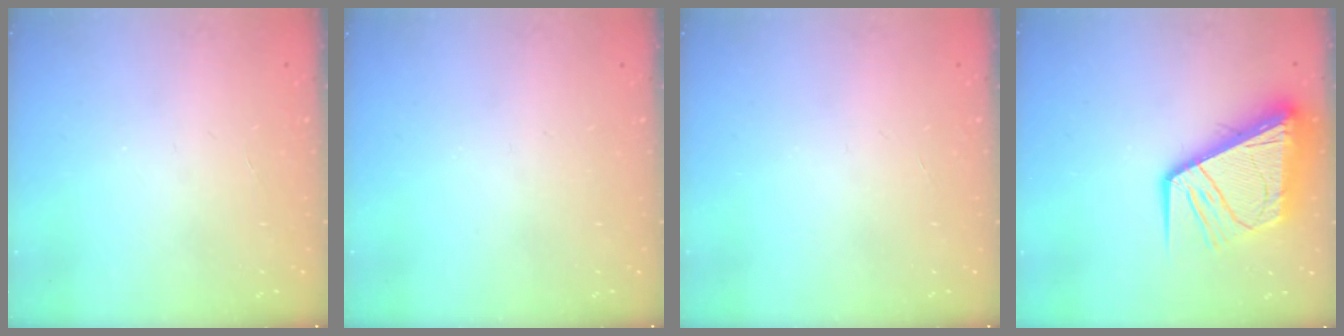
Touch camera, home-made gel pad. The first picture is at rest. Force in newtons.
{"total": 0.0}
{"total": 0.0}
{"total": 17.1, "press": 17.0, "slide": 1.9}